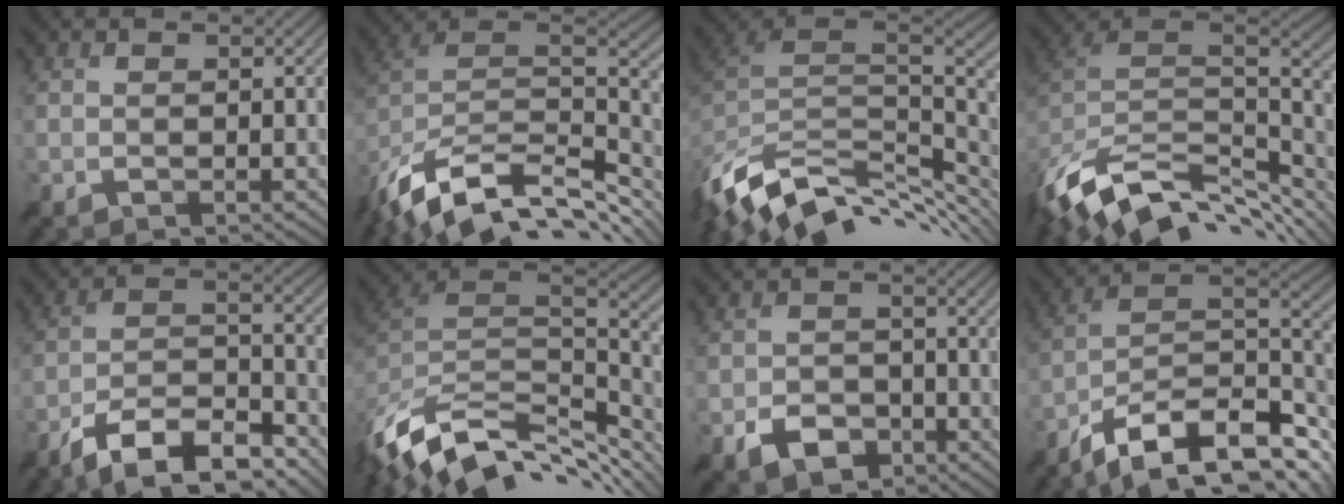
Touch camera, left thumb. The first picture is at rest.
{"total": 14.9, "force": [-8.7, 7.6, 9.4], "torque": [-0.223, -0.024, -0.138]}
{"total": 13.5, "force": [-6.7, 7.4, 9.2], "torque": [-0.220, -0.016, -0.110]}
{"total": 13.5, "force": [-7.4, 7.4, 8.5], "torque": [-0.202, -0.025, -0.111]}
{"total": 12.6, "force": [-9.5, 4.0, 7.3], "torque": [-0.134, -0.001, -0.179]}
{"total": 14.1, "force": [-7.8, 8.0, 8.6], "torque": [-0.214, -0.026, -0.121]}
{"total": 4.3, "force": [-2.6, 2.9, 1.9], "torque": [-0.038, -0.007, -0.051]}
{"total": 15.2, "force": [-8.9, 6.2, 10.7], "torque": [-0.231, -0.014, -0.144]}